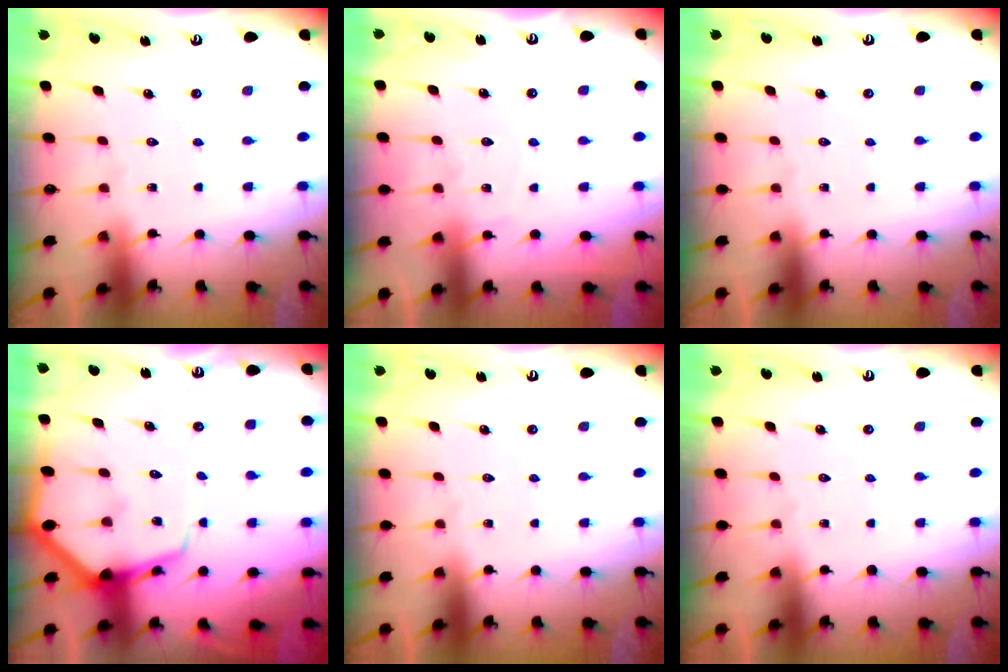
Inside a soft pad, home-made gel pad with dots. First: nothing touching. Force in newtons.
{"total": 6.4, "press": 6.4, "slide": 0.8}
{"total": 0.0}
{"total": 8.1, "press": 8.1, "slide": 0.9}
{"total": 0.0}
{"total": 0.0}